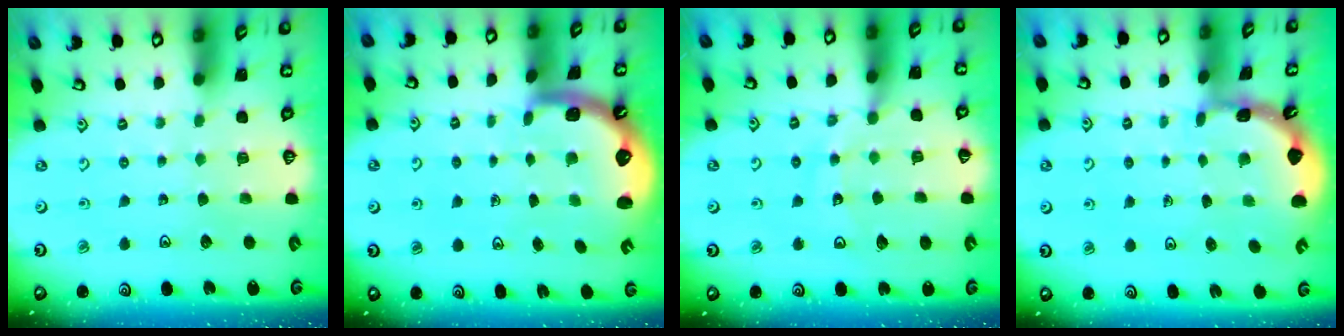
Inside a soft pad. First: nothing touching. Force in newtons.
{"total": 1.4, "press": 1.3, "slide": 0.6}
{"total": 11.5, "press": 11.4, "slide": 1.3}
{"total": 1.8, "press": 1.8, "slide": 0.1}